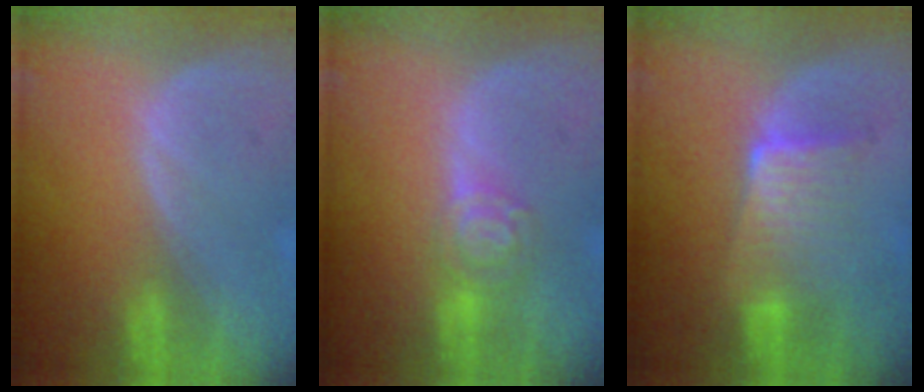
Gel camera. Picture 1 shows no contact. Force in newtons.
{"total": 5.0, "press": 4.3, "slide": 2.5}
{"total": 6.6, "press": 5.8, "slide": 3.3}